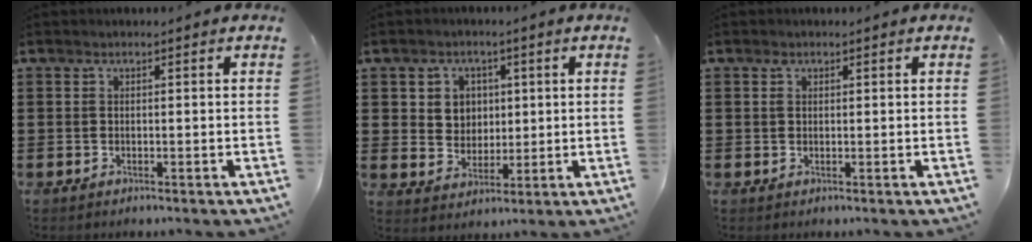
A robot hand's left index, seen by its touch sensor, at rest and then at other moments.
{"total": 4.3, "force": [1.2, 4.1, 1.1], "torque": [-0.032, 0.009, 0.018]}
{"total": 0.8, "force": [0.3, 0.5, 0.5], "torque": [-0.013, 0.004, 0.005]}